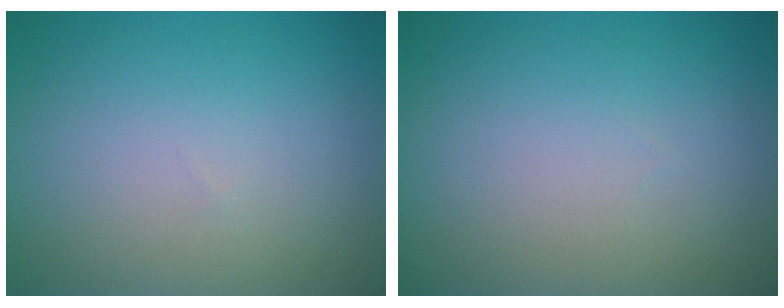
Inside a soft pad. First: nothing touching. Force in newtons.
{"total": 0.0}